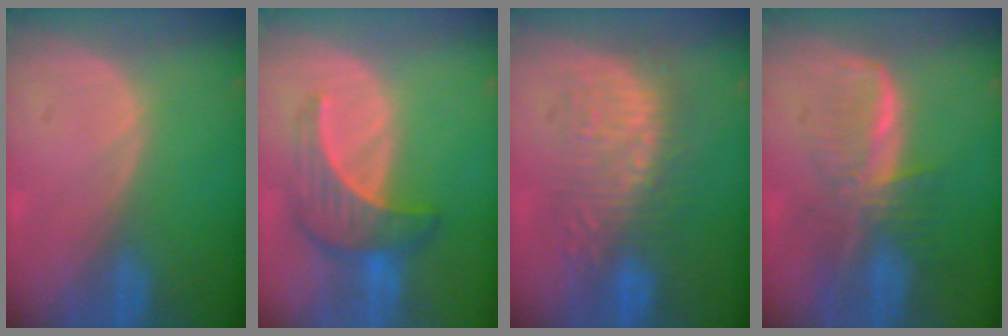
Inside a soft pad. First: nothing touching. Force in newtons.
{"total": 7.1, "press": 6.6, "slide": 2.6}
{"total": 8.6, "press": 8.5, "slide": 1.5}
{"total": 7.6, "press": 6.7, "slide": 3.6}